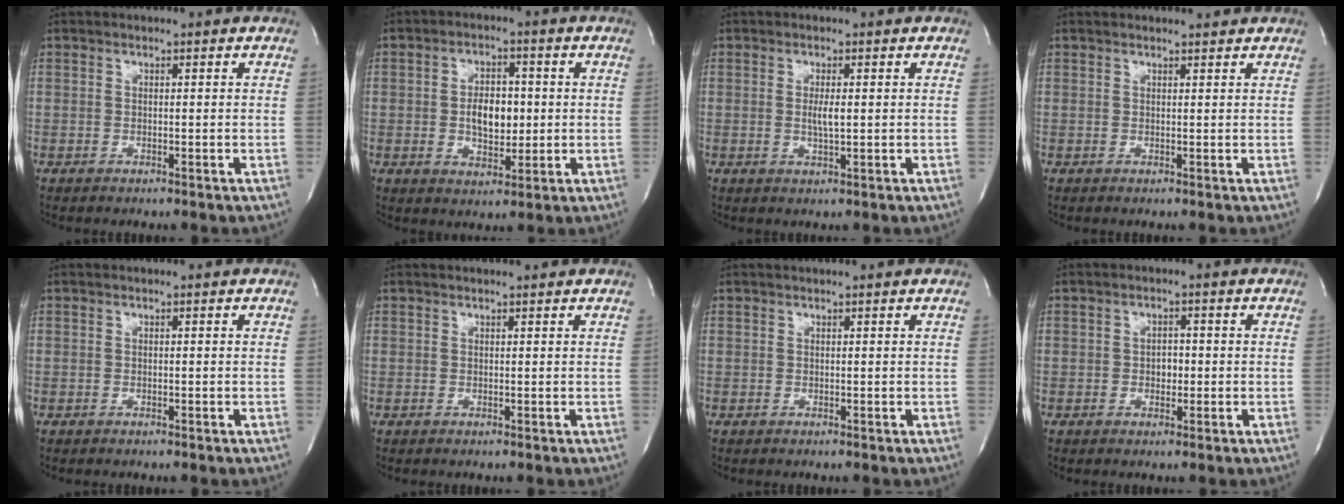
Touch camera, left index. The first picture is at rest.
{"total": 6.1, "force": [-0.1, 3.4, 5.1], "torque": [-0.088, 0.002, 0.002]}
{"total": 2.2, "force": [0.1, 0.3, 2.2], "torque": [-0.046, -0.005, 0.002]}
{"total": 1.8, "force": [1.8, 0.2, 0.2], "torque": [-0.010, 0.003, 0.023]}
{"total": 0.0}
{"total": 1.1, "force": [1.1, 0.0, 0.2], "torque": [-0.007, 0.003, 0.017]}
{"total": 1.5, "force": [1.4, 0.0, 0.6], "torque": [-0.008, 0.014, 0.022]}
{"total": 2.0, "force": [-0.3, 1.4, 1.5], "torque": [-0.021, 0.002, -0.005]}